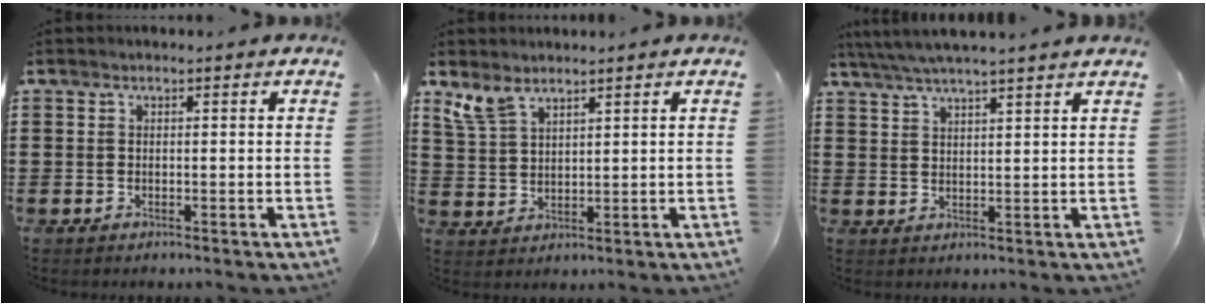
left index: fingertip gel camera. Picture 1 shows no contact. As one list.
[{"total": 5.1, "force": [3.8, 2.3, 2.5], "torque": [-0.062, -0.002, 0.074]}, {"total": 4.3, "force": [3.9, -0.5, 1.6], "torque": [-0.043, -0.012, 0.071]}]